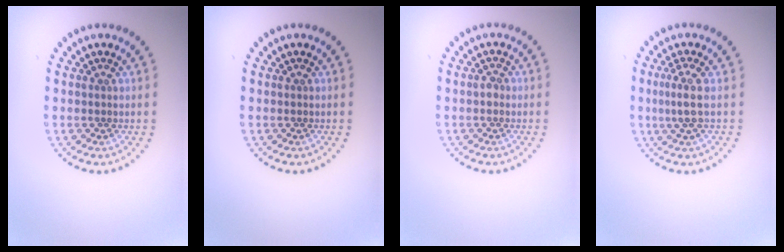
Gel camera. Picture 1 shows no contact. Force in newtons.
{"total": 0.0}
{"total": 0.8, "press": 0.7, "slide": 0.3}
{"total": 2.1, "press": 1.5, "slide": 1.5}